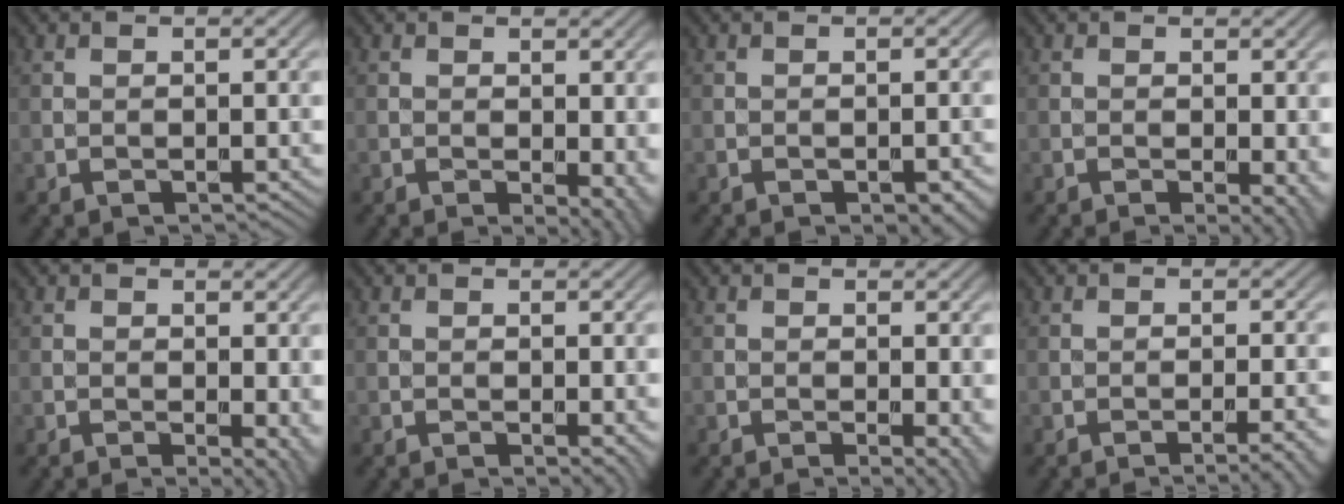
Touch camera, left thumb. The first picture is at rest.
{"total": 4.0, "force": [-0.4, 1.8, 3.5], "torque": [-0.040, -0.006, -0.002]}
{"total": 2.8, "force": [-1.6, 1.0, 2.0], "torque": [-0.025, 0.000, -0.017]}
{"total": 2.9, "force": [-0.5, 0.7, 2.8], "torque": [-0.035, -0.006, -0.007]}
{"total": 3.4, "force": [-0.4, 1.1, 3.2], "torque": [-0.037, -0.006, -0.005]}
{"total": 1.6, "force": [-0.4, 0.4, 1.5], "torque": [-0.018, -0.007, -0.005]}
{"total": 2.7, "force": [-0.5, 0.5, 2.6], "torque": [-0.034, -0.006, -0.009]}
{"total": 3.8, "force": [-1.8, 0.7, 3.3], "torque": [-0.037, 0.008, -0.029]}